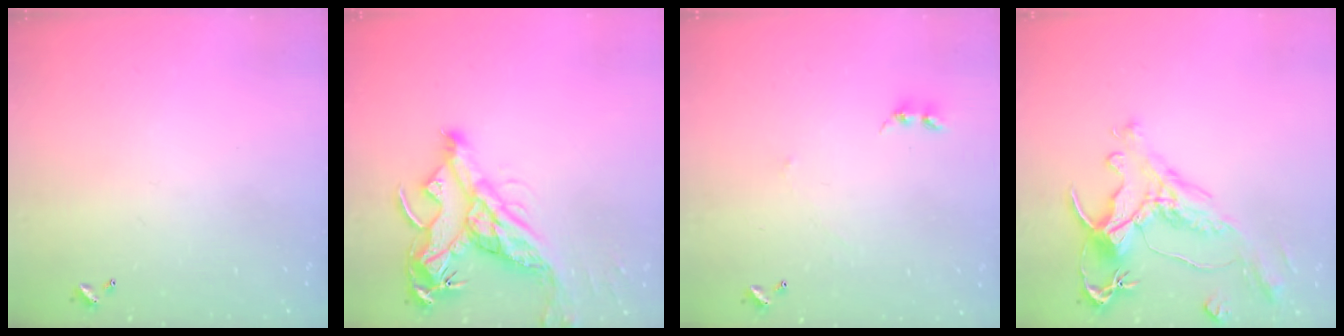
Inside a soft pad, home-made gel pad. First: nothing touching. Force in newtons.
{"total": 14.7, "press": 14.5, "slide": 2.1}
{"total": 2.3, "press": 2.3, "slide": 0.3}
{"total": 1.8, "press": 1.2, "slide": 1.3}